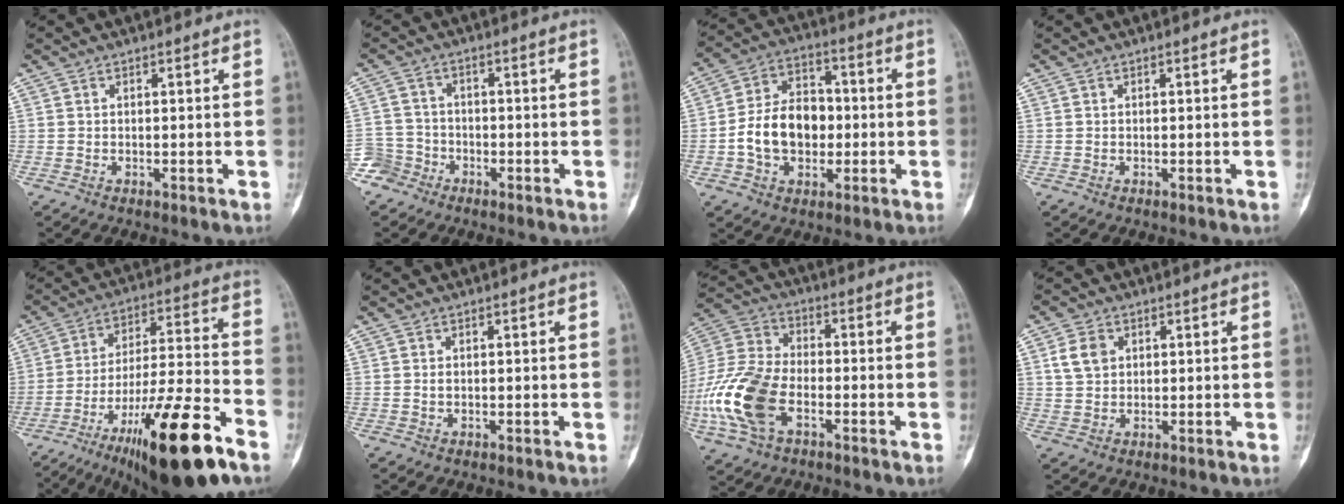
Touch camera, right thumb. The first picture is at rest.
{"total": 5.2, "force": [-3.4, 4.0, -0.1], "torque": [0.028, 0.025, -0.073]}
{"total": 13.1, "force": [-1.6, 9.4, 9.0], "torque": [-0.136, 0.030, -0.031]}
{"total": 0.0}
{"total": 23.2, "force": [-13.6, 4.3, 18.2], "torque": [-0.292, 0.055, -0.221]}
{"total": 0.6, "force": [0.1, 0.4, 0.4], "torque": [-0.003, 0.001, 0.002]}
{"total": 16.8, "force": [-5.2, 9.9, 12.6], "torque": [-0.278, 0.019, -0.104]}
{"total": 4.8, "force": [1.6, 3.7, 2.7], "torque": [-0.038, 0.001, 0.032]}